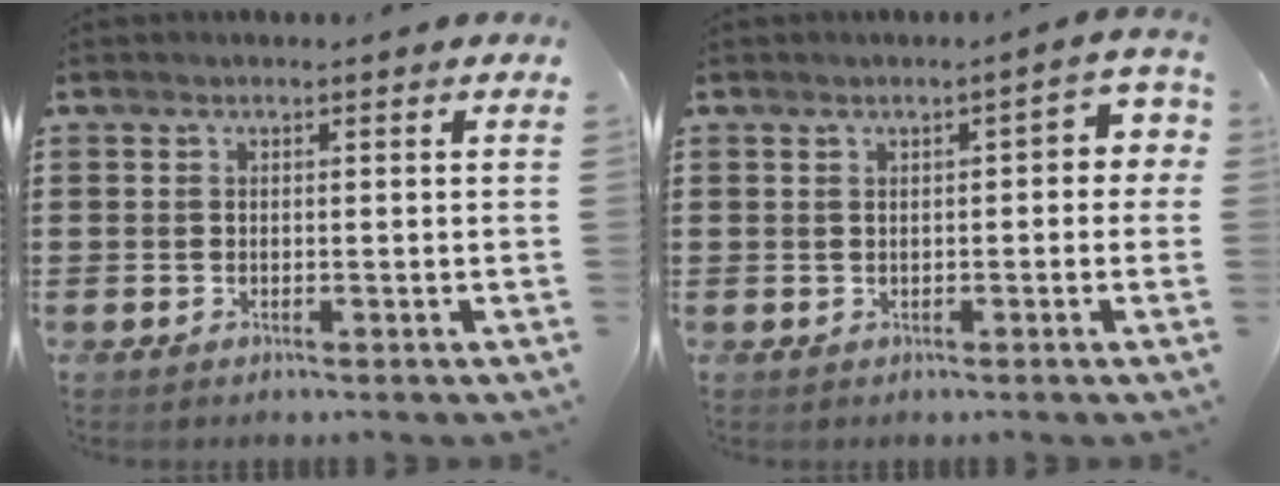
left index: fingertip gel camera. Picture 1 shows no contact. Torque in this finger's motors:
{"motor_torque": [0.57, -0.01, 0.19, 0.03]}